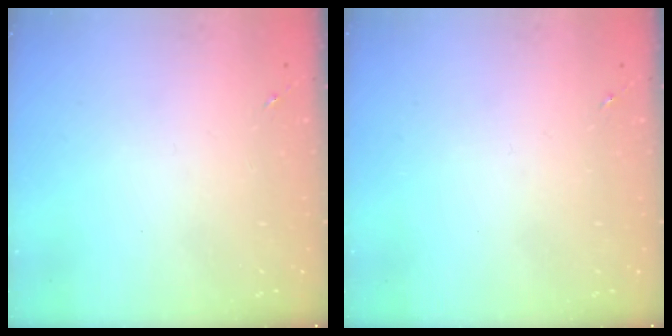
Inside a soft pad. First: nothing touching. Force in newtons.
{"total": 0.0}